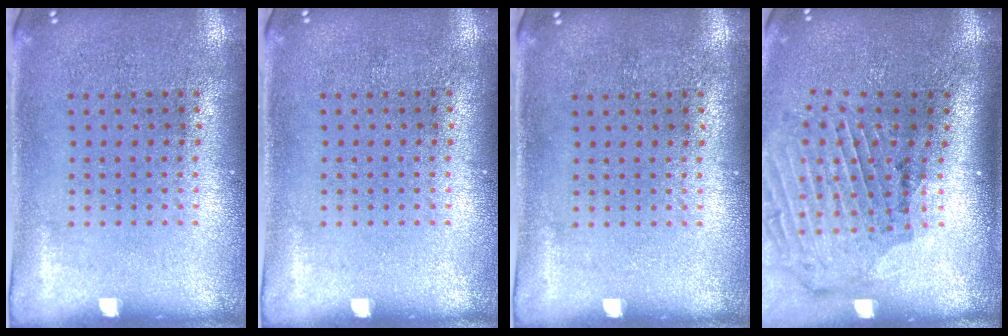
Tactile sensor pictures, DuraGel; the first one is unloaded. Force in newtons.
{"total": 0.0}
{"total": 0.0}
{"total": 2.1, "press": 1.9, "slide": 0.8}